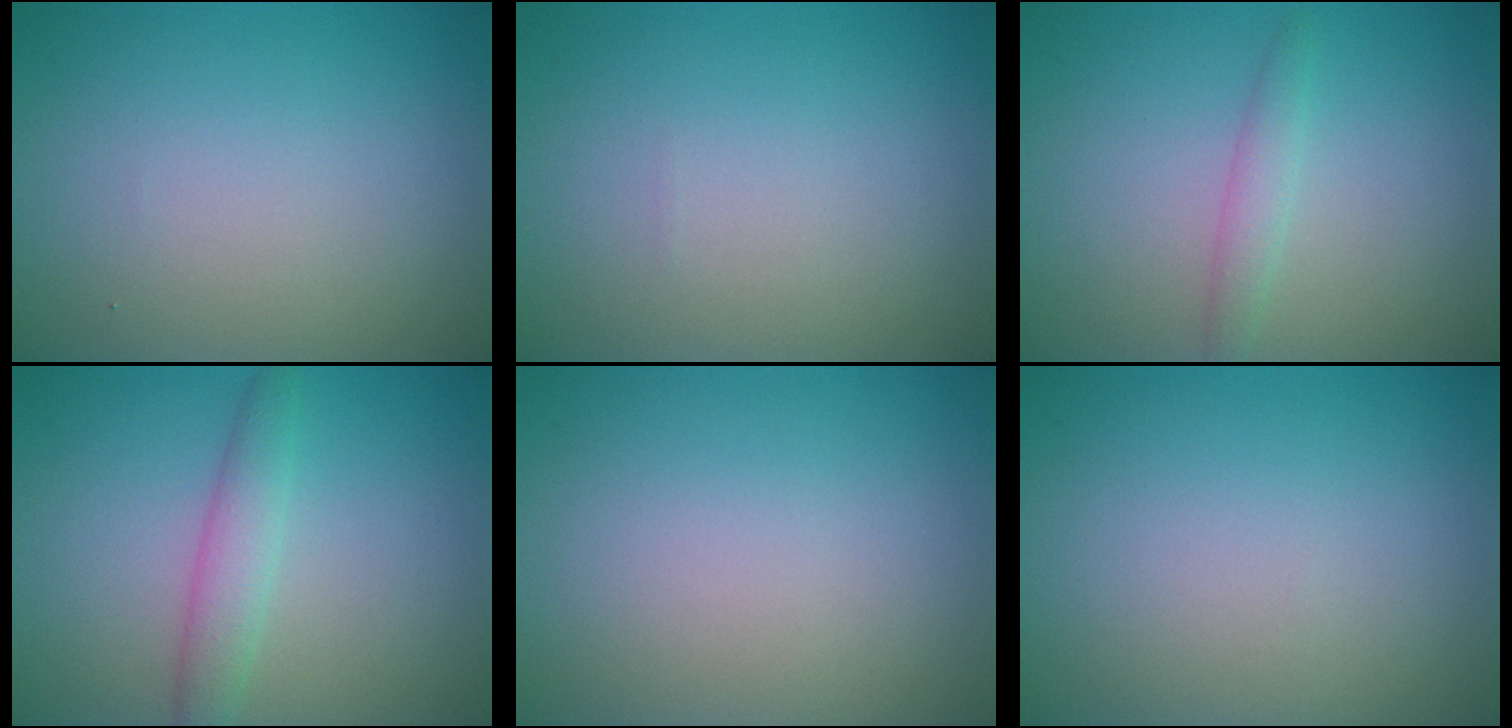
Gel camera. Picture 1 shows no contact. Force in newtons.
{"total": 0.0}
{"total": 1.6, "press": 1.6, "slide": 0.0}
{"total": 2.6, "press": 2.6, "slide": 0.0}
{"total": 0.0}
{"total": 0.0}